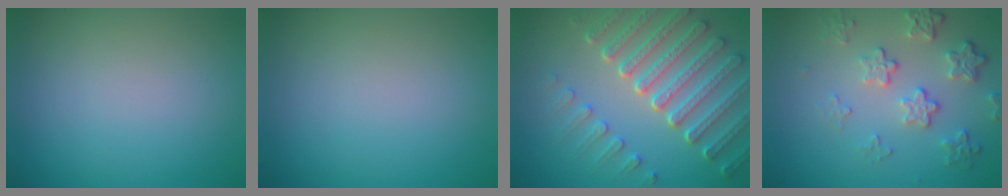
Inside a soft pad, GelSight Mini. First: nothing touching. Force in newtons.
{"total": 0.0}
{"total": 7.5, "press": 5.5, "slide": 5.0}
{"total": 4.2, "press": 3.1, "slide": 2.8}